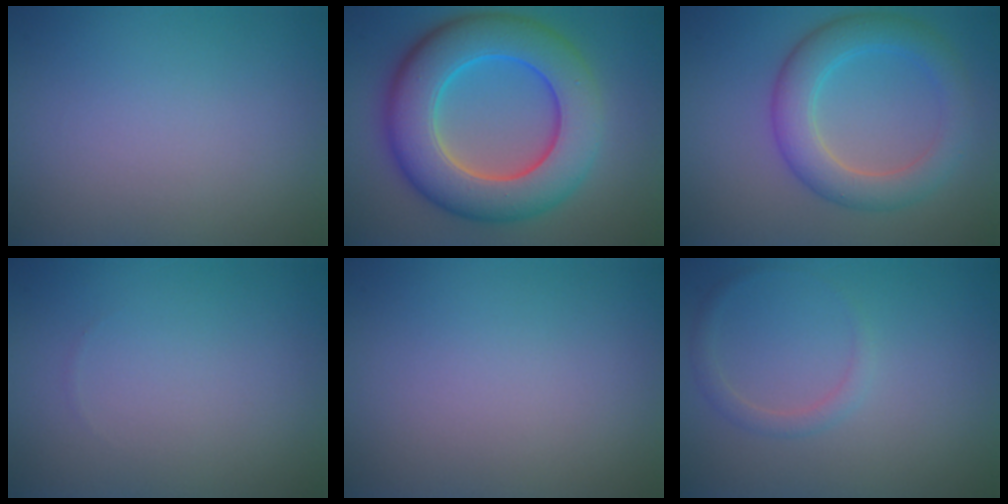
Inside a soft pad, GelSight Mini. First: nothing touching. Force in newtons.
{"total": 11.1, "press": 11.1, "slide": 0.5}
{"total": 5.2, "press": 5.2, "slide": 0.1}
{"total": 0.0}
{"total": 0.0}
{"total": 1.3, "press": 1.3, "slide": 0.1}